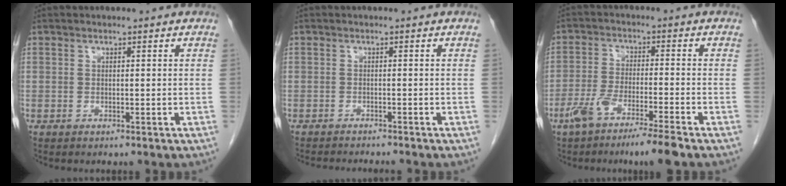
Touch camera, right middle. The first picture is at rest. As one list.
[{"total": 4.4, "force": [-4.2, -0.1, 1.3], "torque": [-0.012, -0.011, -0.062]}, {"total": 8.0, "force": [-5.5, 0.1, 5.8], "torque": [-0.112, -0.013, -0.101]}]